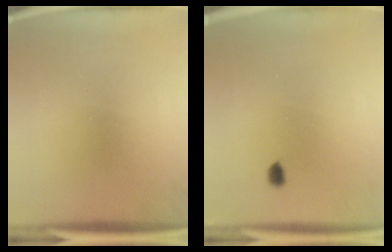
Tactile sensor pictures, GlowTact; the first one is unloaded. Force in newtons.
{"total": 1.2}